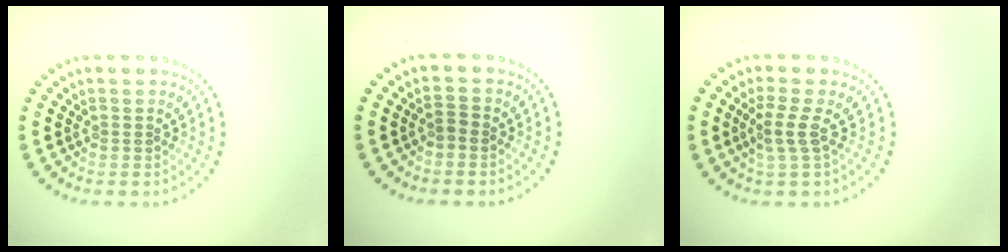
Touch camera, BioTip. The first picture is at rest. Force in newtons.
{"total": 0.9, "press": 0.7, "slide": 0.6}
{"total": 2.0, "press": 1.6, "slide": 1.3}